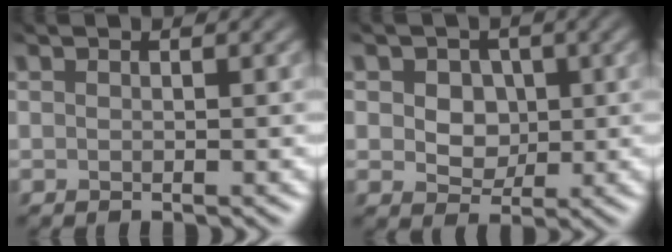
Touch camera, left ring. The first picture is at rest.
{"total": 3.3, "force": [0.2, 2.9, 1.6], "torque": [-0.048, -0.017, 0.015]}